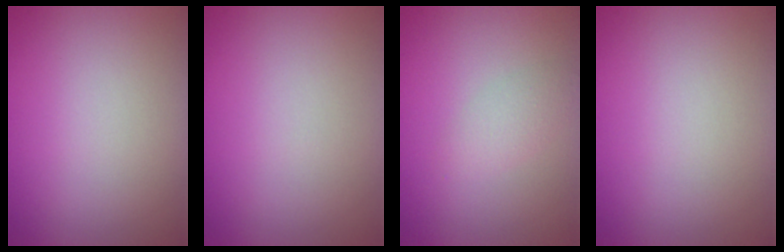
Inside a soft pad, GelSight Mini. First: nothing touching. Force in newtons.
{"total": 0.0}
{"total": 1.4, "press": 1.4, "slide": 0.1}
{"total": 0.0}